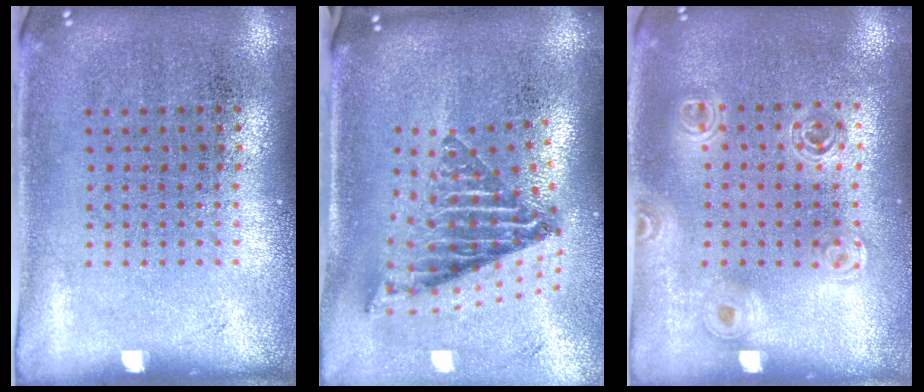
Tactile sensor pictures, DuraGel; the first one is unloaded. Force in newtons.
{"total": 2.6, "press": 1.6, "slide": 2.0}
{"total": 1.4, "press": 1.3, "slide": 0.6}